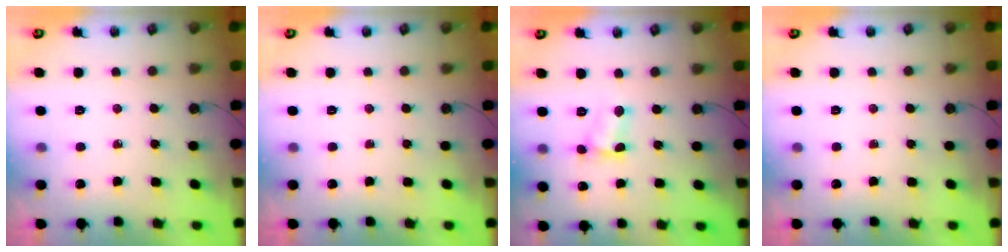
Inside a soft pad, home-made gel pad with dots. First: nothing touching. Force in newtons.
{"total": 0.0}
{"total": 3.2, "press": 3.1, "slide": 0.4}
{"total": 0.0}